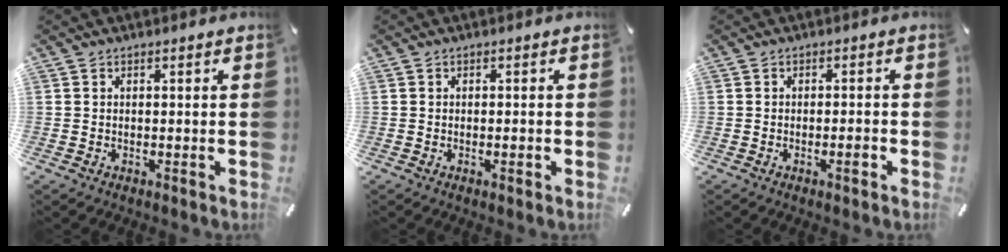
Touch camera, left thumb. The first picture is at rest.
{"total": 1.2, "force": [-0.4, 0.4, 1.0], "torque": [-0.018, -0.002, -0.007]}
{"total": 2.4, "force": [-1.0, 0.6, 2.1], "torque": [-0.036, 0.003, -0.017]}